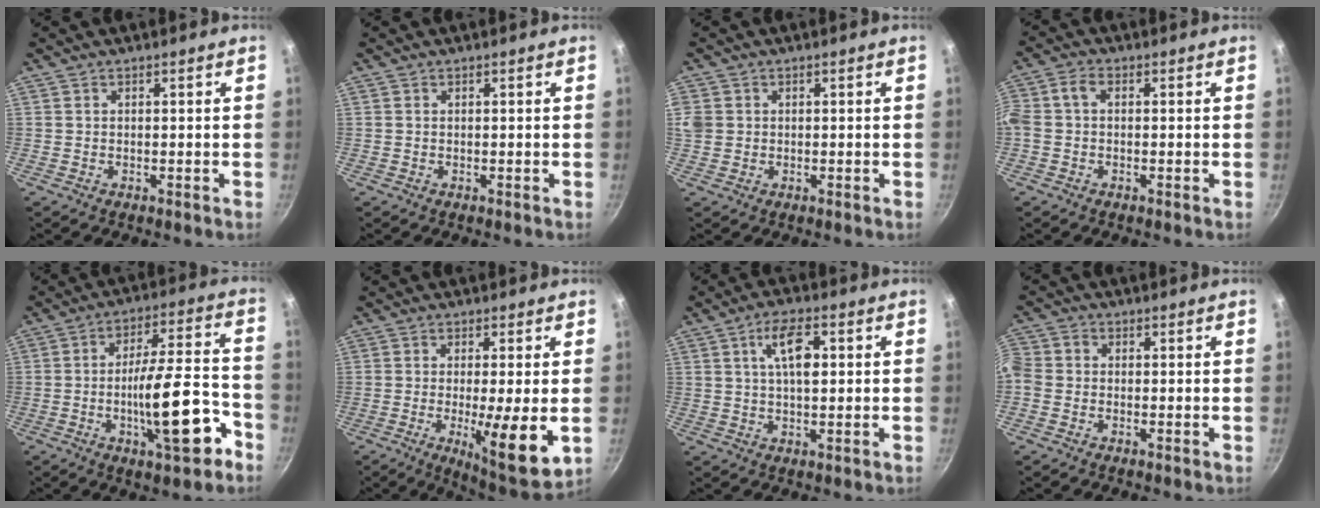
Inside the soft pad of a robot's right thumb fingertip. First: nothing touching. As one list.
[{"total": 0.0}, {"total": 4.6, "force": [0.5, 4.1, 2.1], "torque": [-0.039, 0.004, 0.009]}, {"total": 4.6, "force": [-0.4, 2.9, 3.5], "torque": [-0.087, 0.018, -0.021]}, {"total": 16.5, "force": [-6.7, 5.0, 14.2], "torque": [-0.189, 0.049, -0.100]}, {"total": 11.7, "force": [-1.9, 1.9, 11.4], "torque": [-0.175, -0.016, -0.023]}, {"total": 7.4, "force": [1.7, 3.2, 6.5], "torque": [-0.108, 0.008, 0.026]}, {"total": 5.3, "force": [-1.6, 4.1, 2.9], "torque": [-0.072, 0.014, -0.049]}]